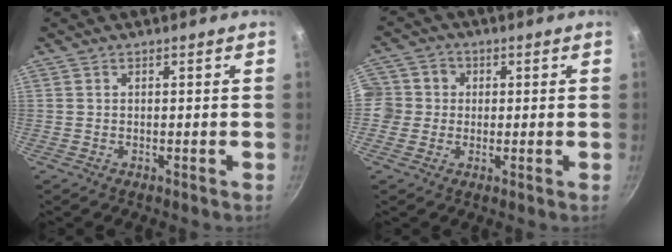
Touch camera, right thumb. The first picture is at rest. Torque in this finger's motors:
{"motor_torque": [0.19, 0.17, 0.67, 0.17, -0.02]}